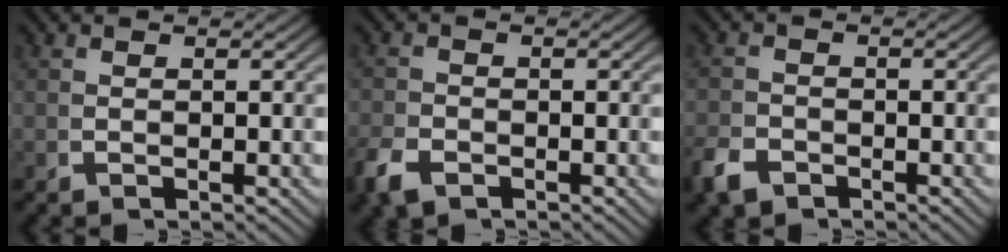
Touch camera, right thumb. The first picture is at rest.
{"total": 2.1, "force": [-1.7, 1.0, 0.6], "torque": [-0.011, -0.008, -0.028]}
{"total": 2.4, "force": [-2.0, 1.1, 0.5], "torque": [-0.006, -0.009, -0.033]}